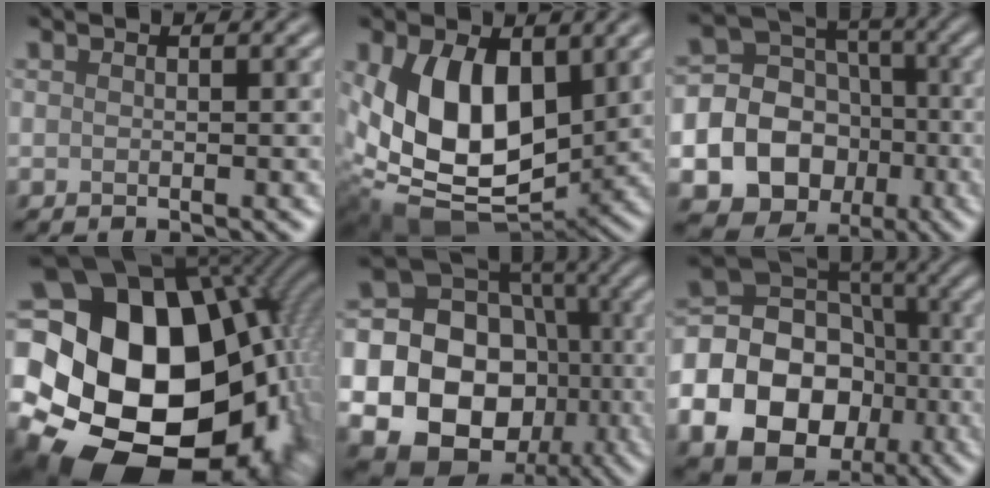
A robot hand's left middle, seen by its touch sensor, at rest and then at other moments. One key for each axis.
{"total": 10.3, "fx": 1.7, "fy": 6.3, "fz": 8.0, "tx": -0.160, "ty": -0.020, "tz": 0.034}
{"total": 20.5, "fx": -6.6, "fy": 18.7, "fz": 5.4, "tx": -0.152, "ty": -0.039, "tz": -0.125}
{"total": 24.3, "fx": -1.6, "fy": 18.2, "fz": 16.0, "tx": -0.291, "ty": -0.031, "tz": -0.056}
{"total": 25.2, "fx": -5.8, "fy": 22.7, "fz": 9.4, "tx": -0.194, "ty": -0.030, "tz": -0.128}
{"total": 16.2, "fx": -4.6, "fy": 13.7, "fz": 7.3, "tx": -0.163, "ty": -0.012, "tz": -0.092}